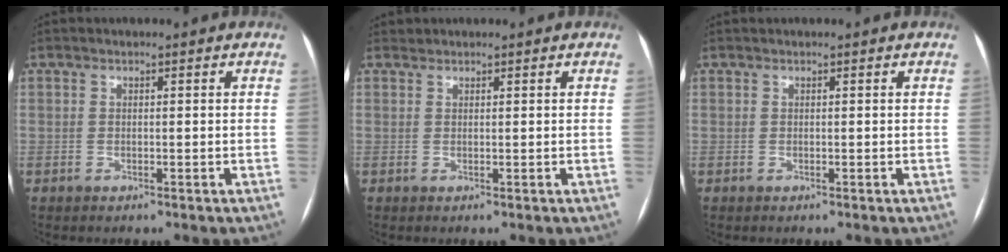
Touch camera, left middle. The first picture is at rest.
{"total": 0.6, "force": [0.5, 0.2, -0.2], "torque": [-0.001, 0.005, 0.009]}
{"total": 0.0}